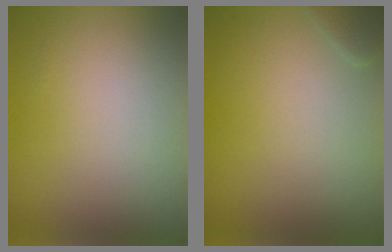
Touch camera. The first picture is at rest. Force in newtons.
{"total": 1.0, "press": 1.0, "slide": 0.1}